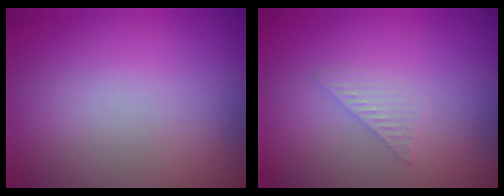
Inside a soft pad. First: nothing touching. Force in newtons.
{"total": 1.4, "press": 1.4, "slide": 0.1}